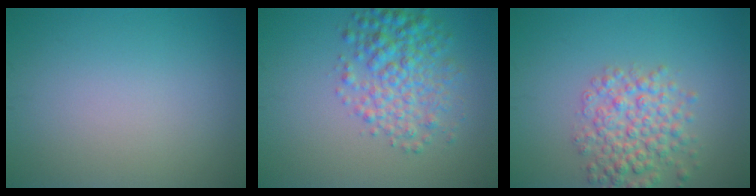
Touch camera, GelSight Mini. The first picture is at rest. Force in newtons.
{"total": 4.9, "press": 4.9, "slide": 0.1}
{"total": 4.8, "press": 4.8, "slide": 0.2}